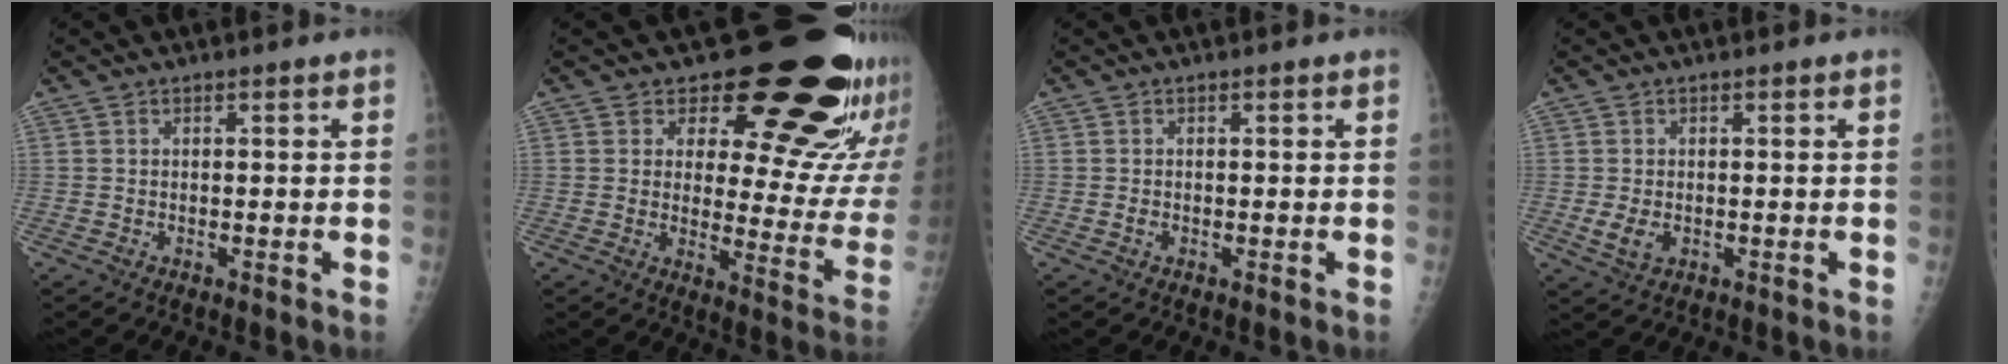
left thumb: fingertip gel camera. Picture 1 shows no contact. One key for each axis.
{"total": 22.3, "fx": 15.3, "fy": 9.6, "fz": 13.0, "tx": -0.121, "ty": -0.103, "tz": 0.187}
{"total": 0.7, "fx": -0.1, "fy": 0.5, "fz": 0.5, "tx": -0.005, "ty": 0.000, "tz": -0.003}
{"total": 3.2, "fx": -0.5, "fy": 2.2, "fz": 2.3, "tx": -0.042, "ty": -0.005, "tz": -0.005}